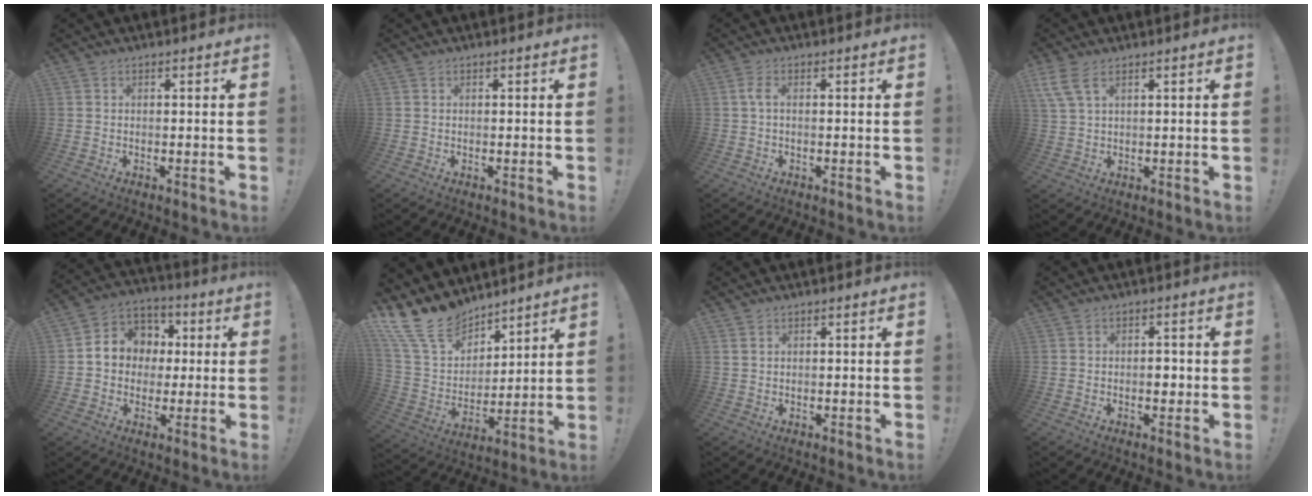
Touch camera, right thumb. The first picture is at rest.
{"total": 0.0}
{"total": 2.8, "force": [0.2, 0.7, 2.7], "torque": [-0.056, 0.006, 0.005]}
{"total": 6.2, "force": [3.6, 2.4, 4.5], "torque": [-0.101, -0.005, 0.070]}
{"total": 10.2, "force": [0.5, 9.4, 4.0], "torque": [-0.046, 0.006, 0.017]}
{"total": 16.6, "force": [13.1, 8.4, 5.8], "torque": [-0.125, -0.097, 0.251]}
{"total": 1.0, "force": [0.7, 0.5, 0.5], "torque": [-0.011, 0.001, 0.013]}
{"total": 2.7, "force": [-0.7, 1.7, 1.9], "torque": [-0.020, 0.000, -0.017]}